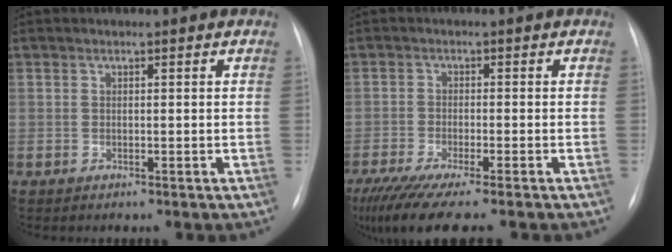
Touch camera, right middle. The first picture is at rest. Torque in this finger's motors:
{"motor_torque": [1.17, -0.97, 0.22, 0.07]}